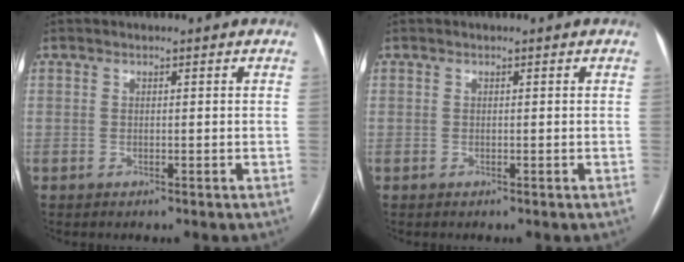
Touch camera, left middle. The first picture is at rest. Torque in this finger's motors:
{"motor_torque": [0.04, 0.04, 0.01, 0.00]}